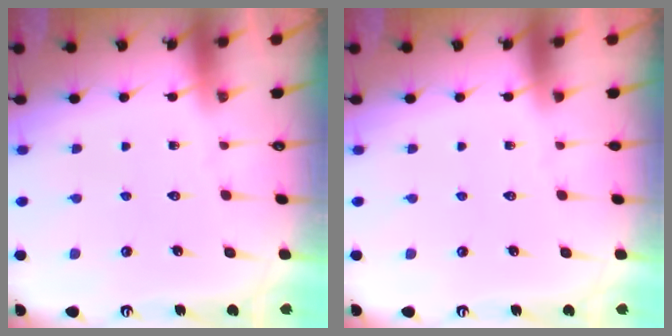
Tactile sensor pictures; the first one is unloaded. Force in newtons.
{"total": 0.0}